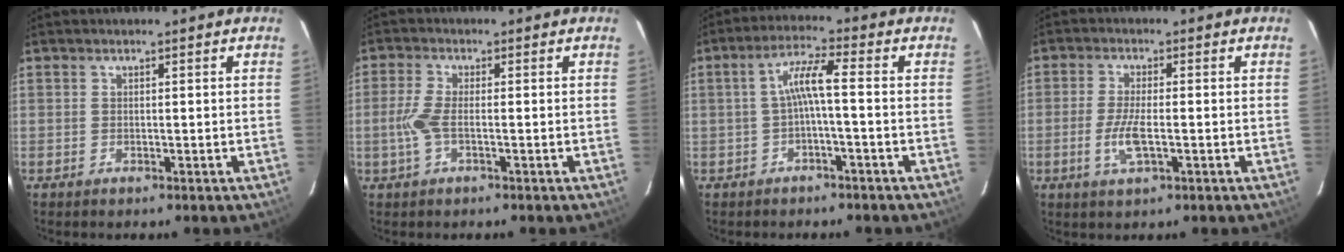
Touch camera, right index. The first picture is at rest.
{"total": 4.6, "force": [-1.0, 1.3, 4.3], "torque": [-0.102, 0.002, -0.022]}
{"total": 4.8, "force": [-1.1, 0.0, 4.7], "torque": [-0.102, 0.012, -0.019]}
{"total": 5.5, "force": [-1.6, 1.5, 5.1], "torque": [-0.107, -0.006, -0.031]}